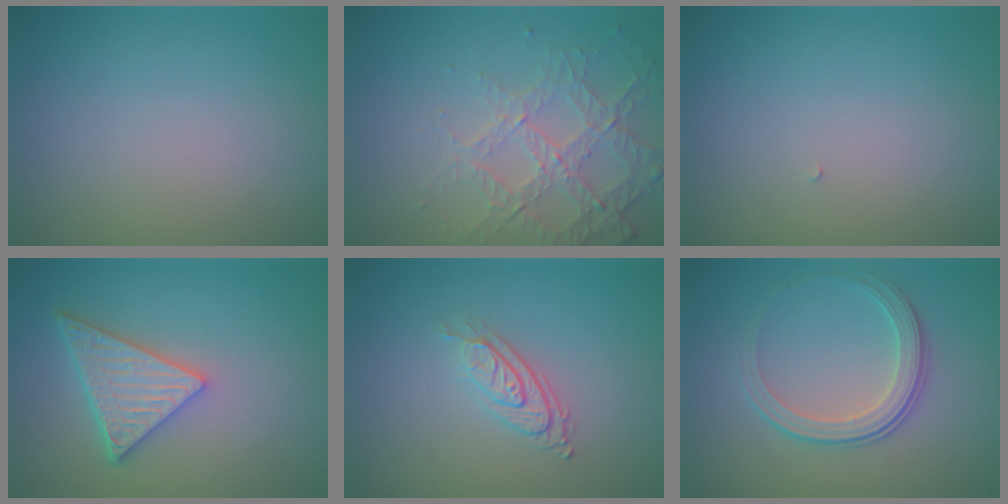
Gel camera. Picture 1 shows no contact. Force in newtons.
{"total": 4.0, "press": 3.1, "slide": 2.5}
{"total": 0.0}
{"total": 5.0, "press": 4.3, "slide": 2.7}
{"total": 2.8, "press": 2.1, "slide": 1.9}
{"total": 2.8, "press": 2.2, "slide": 1.8}